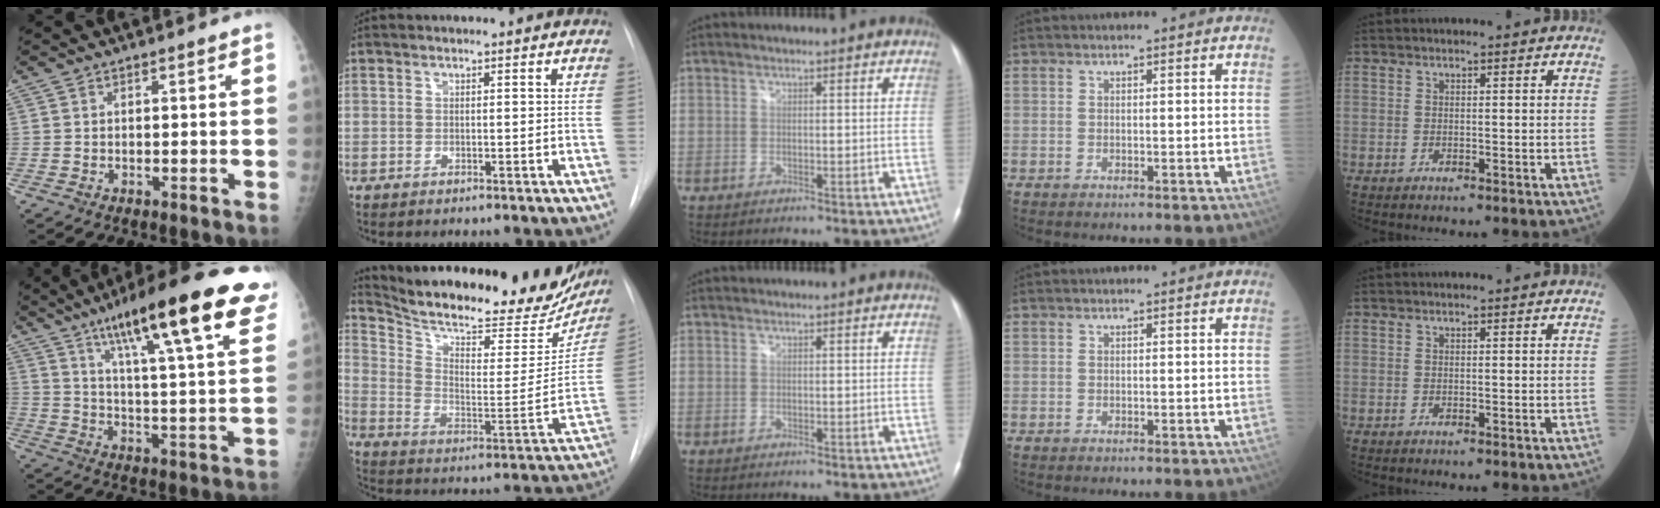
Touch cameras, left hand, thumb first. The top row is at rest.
{"thumb": {"total": 27.5, "force": [16.2, 4.7, 21.7], "torque": [-0.312, -0.035, 0.242]}, "index": {"total": 28.7, "force": [24.8, 7.4, 12.6], "torque": [-0.203, -0.049, 0.337]}}